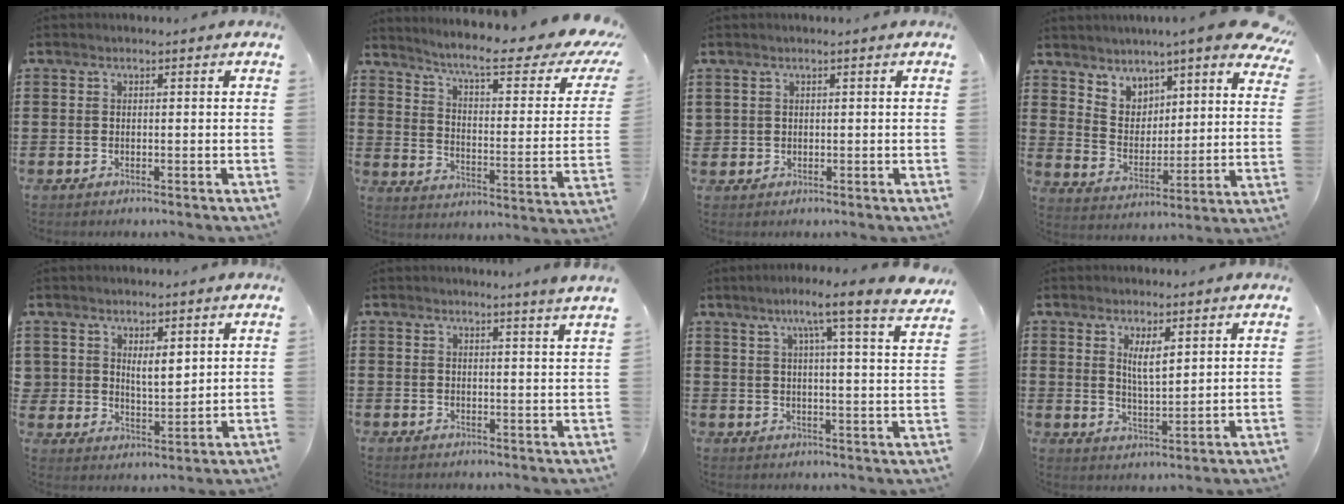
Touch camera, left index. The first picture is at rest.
{"total": 9.5, "force": [6.9, 0.8, 6.4], "torque": [-0.132, -0.049, 0.106]}
{"total": 0.8, "force": [0.4, 0.7, 0.2], "torque": [-0.006, 0.005, 0.007]}
{"total": 5.7, "force": [5.3, 1.8, 1.1], "torque": [-0.055, -0.040, 0.091]}
{"total": 4.0, "force": [2.8, 2.3, 1.7], "torque": [-0.029, -0.003, 0.047]}
{"total": 2.5, "force": [2.2, -1.0, 0.7], "torque": [-0.018, -0.011, 0.040]}
{"total": 7.2, "force": [5.4, -0.8, 4.7], "torque": [-0.095, -0.033, 0.080]}
{"total": 4.5, "force": [2.2, 1.4, 3.7], "torque": [-0.070, 0.001, 0.036]}